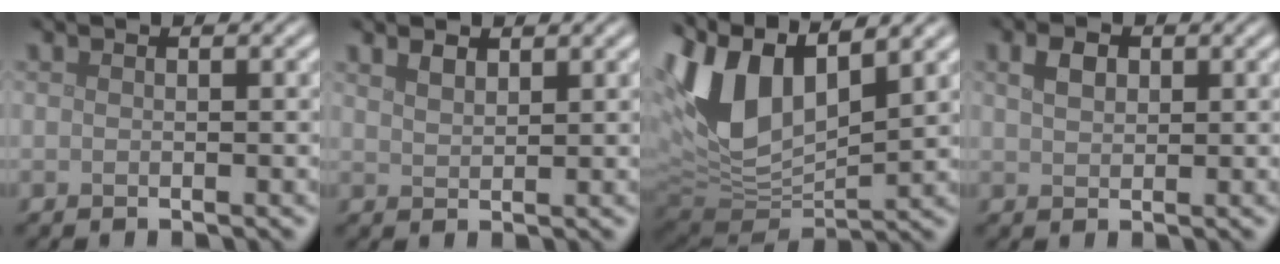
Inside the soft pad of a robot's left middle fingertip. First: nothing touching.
{"total": 1.5, "force": [1.3, 0.5, 0.6], "torque": [-0.016, 0.000, 0.027]}
{"total": 11.2, "force": [4.3, 5.6, 8.7], "torque": [-0.198, 0.009, 0.076]}
{"total": 2.1, "force": [0.9, 1.4, 1.3], "torque": [-0.030, 0.005, 0.017]}